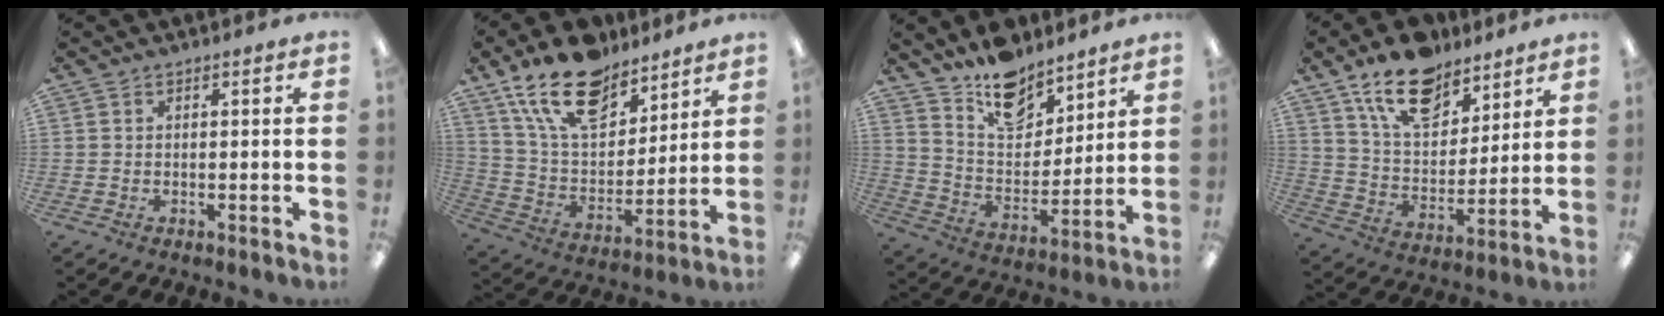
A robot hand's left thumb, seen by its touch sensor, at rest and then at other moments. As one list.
[{"total": 19.5, "force": [13.8, 9.9, 9.5], "torque": [-0.183, -0.068, 0.252]}, {"total": 14.4, "force": [11.5, 7.1, 4.9], "torque": [-0.080, -0.084, 0.213]}, {"total": 16.2, "force": [12.1, 8.2, 7.1], "torque": [-0.125, -0.062, 0.220]}]